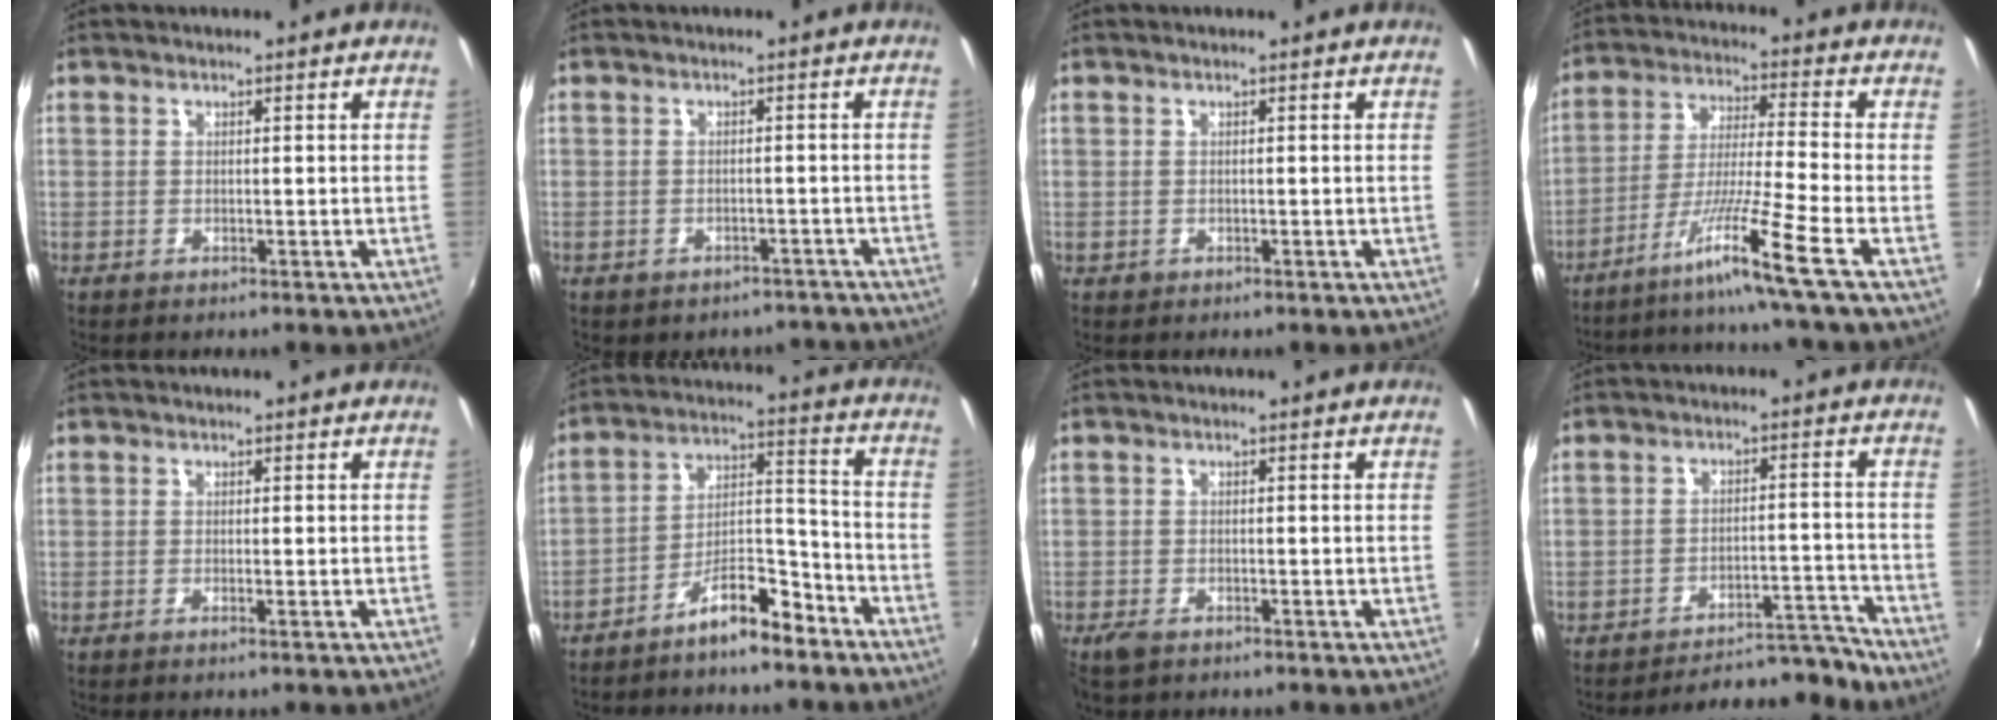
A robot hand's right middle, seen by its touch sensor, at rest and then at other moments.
{"total": 7.2, "force": [-6.1, 3.5, 1.8], "torque": [-0.036, 0.004, -0.060]}
{"total": 0.5, "force": [-0.3, 0.4, 0.1], "torque": [-0.001, -0.003, -0.005]}
{"total": 10.2, "force": [-7.1, -3.7, 6.4], "torque": [-0.134, -0.009, -0.124]}
{"total": 0.6, "force": [-0.2, -0.3, 0.4], "torque": [-0.006, 0.000, -0.004]}
{"total": 9.2, "force": [-7.2, 2.4, 5.2], "torque": [-0.094, 0.038, -0.116]}
{"total": 2.6, "force": [-1.9, 1.2, 1.3], "torque": [-0.033, -0.007, -0.038]}
{"total": 10.9, "force": [-10.7, 0.9, 1.9], "torque": [-0.035, 0.028, -0.144]}